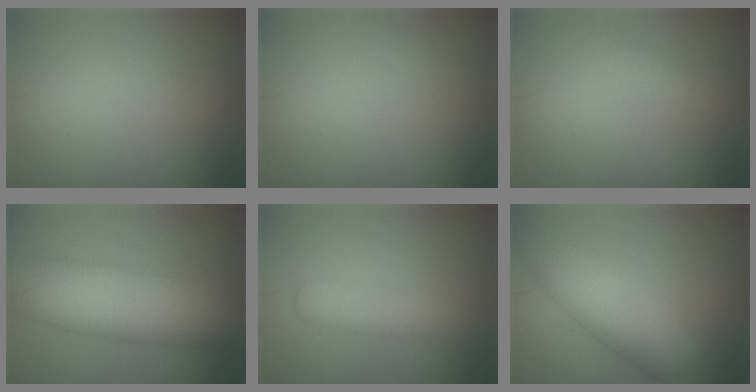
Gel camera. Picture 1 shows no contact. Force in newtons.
{"total": 0.7, "press": 0.7, "slide": 0.0}
{"total": 1.8, "press": 1.8, "slide": 0.1}
{"total": 10.7, "press": 10.7, "slide": 0.4}
{"total": 2.9, "press": 2.9, "slide": 0.1}
{"total": 7.4, "press": 7.4, "slide": 0.1}